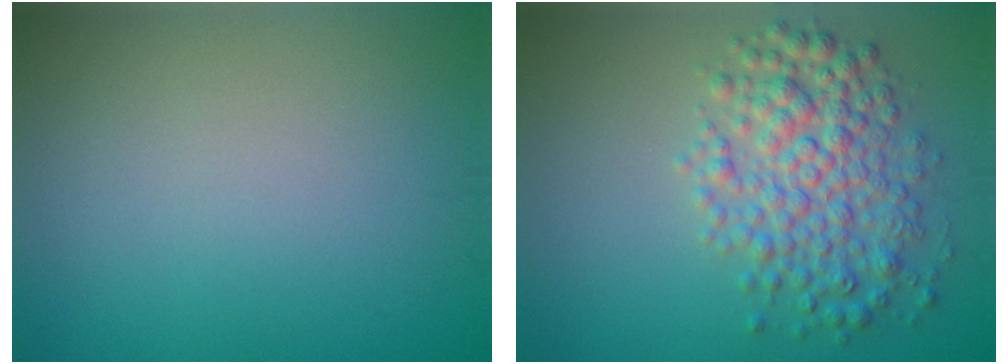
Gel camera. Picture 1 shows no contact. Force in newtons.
{"total": 5.4, "press": 5.4, "slide": 0.1}